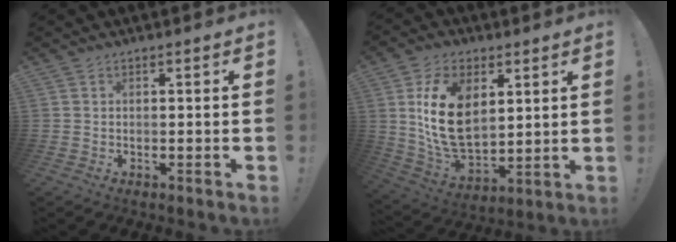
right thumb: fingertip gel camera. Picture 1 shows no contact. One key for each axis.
{"total": 17.8, "fx": 5.2, "fy": 11.9, "fz": 12.2, "tx": -0.233, "ty": -0.026, "tz": 0.092}